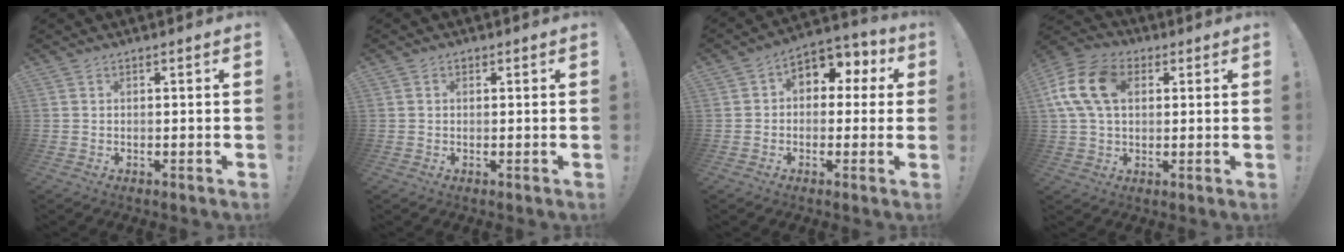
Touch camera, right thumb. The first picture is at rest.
{"total": 1.0, "force": [0.2, 0.9, 0.4], "torque": [-0.003, 0.001, 0.003]}
{"total": 6.8, "force": [1.3, 5.5, 3.7], "torque": [-0.049, -0.002, 0.028]}
{"total": 15.2, "force": [3.9, 10.3, 10.5], "torque": [-0.211, 0.007, 0.074]}